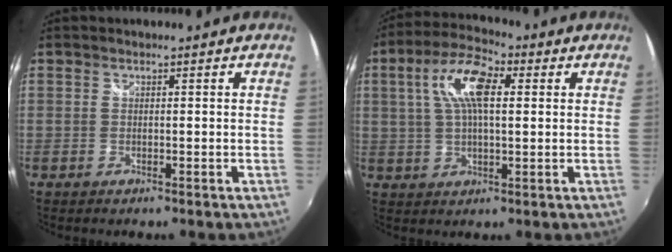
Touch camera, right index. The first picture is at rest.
{"total": 10.6, "force": [2.8, 4.4, 9.2], "torque": [-0.178, 0.025, 0.046]}